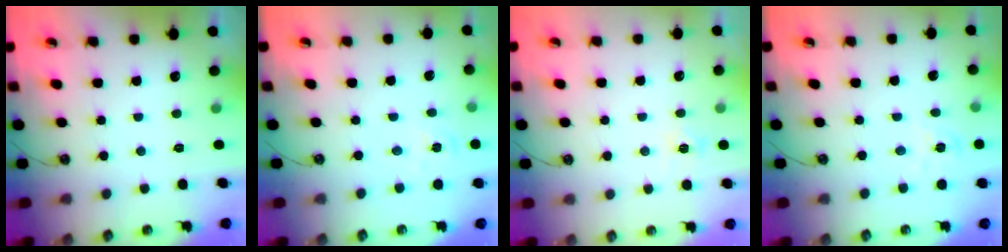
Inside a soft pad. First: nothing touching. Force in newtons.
{"total": 1.4, "press": 1.4, "slide": 0.2}
{"total": 6.1, "press": 6.1, "slide": 0.5}
{"total": 4.9, "press": 4.9, "slide": 0.5}